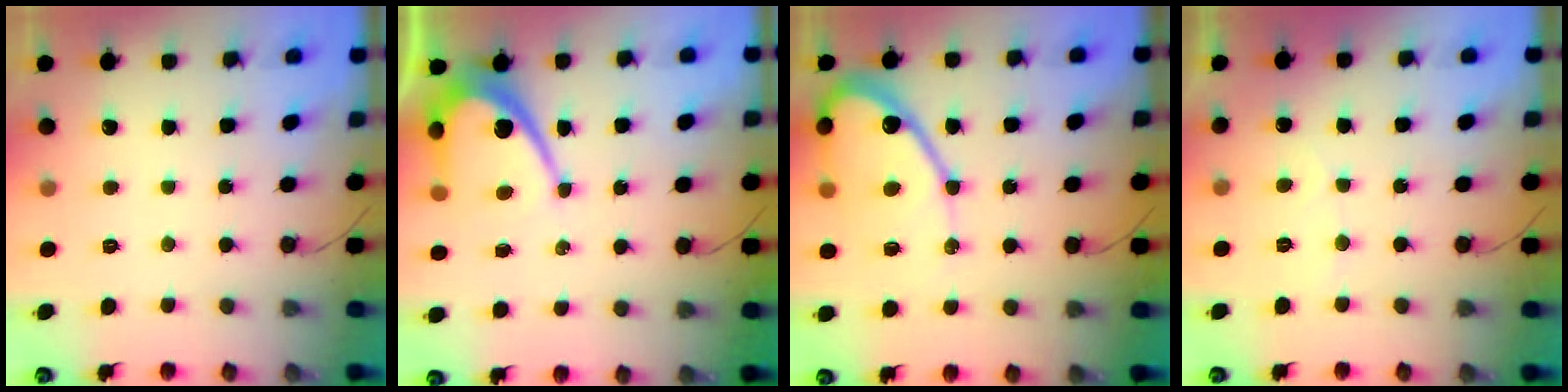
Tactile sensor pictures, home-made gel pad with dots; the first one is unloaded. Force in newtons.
{"total": 10.3, "press": 10.3, "slide": 0.8}
{"total": 12.6, "press": 12.5, "slide": 1.0}
{"total": 2.9, "press": 2.9, "slide": 0.2}